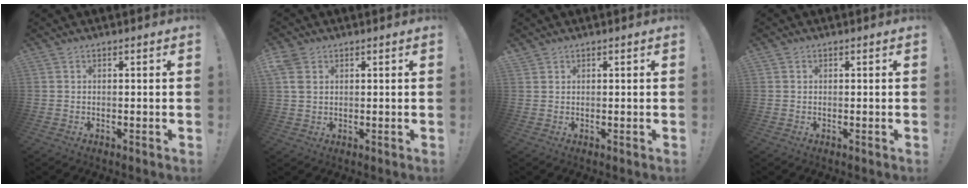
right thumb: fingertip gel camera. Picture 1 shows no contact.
{"total": 5.6, "force": [2.4, 4.1, 2.9], "torque": [-0.061, -0.001, 0.049]}
{"total": 1.0, "force": [0.9, 0.5, 0.1], "torque": [0.003, -0.002, 0.016]}
{"total": 0.7, "force": [0.3, 0.6, -0.1], "torque": [0.005, 0.000, 0.005]}